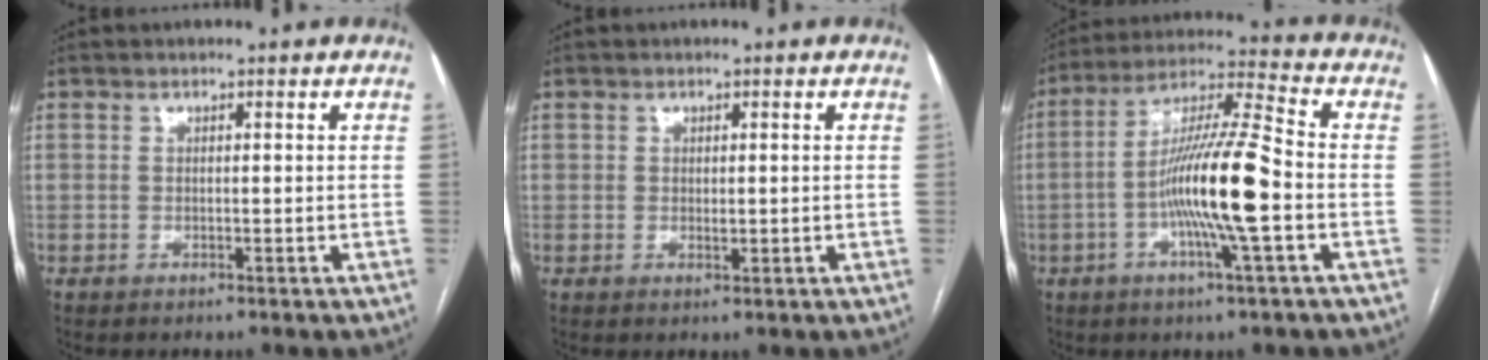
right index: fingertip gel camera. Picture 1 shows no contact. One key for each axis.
{"total": 0.8, "fx": 0.1, "fy": 0.4, "fz": 0.6, "tx": -0.012, "ty": -0.003, "tz": 0.004}
{"total": 13.6, "fx": -3.1, "fy": -0.1, "fz": 13.2, "tx": -0.250, "ty": 0.003, "tz": -0.065}